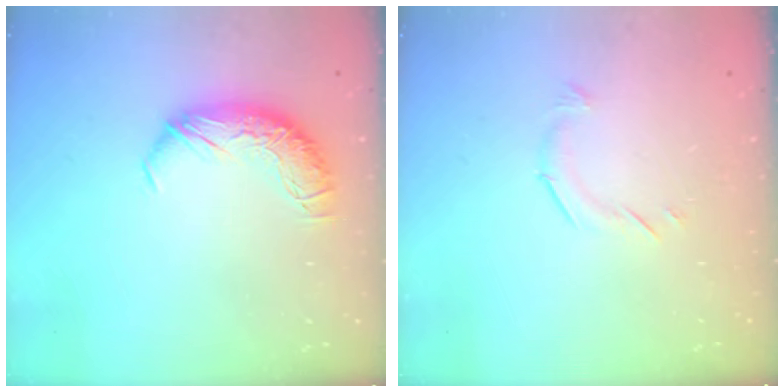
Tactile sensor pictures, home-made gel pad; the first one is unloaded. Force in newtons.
{"total": 5.5, "press": 5.4, "slide": 1.2}